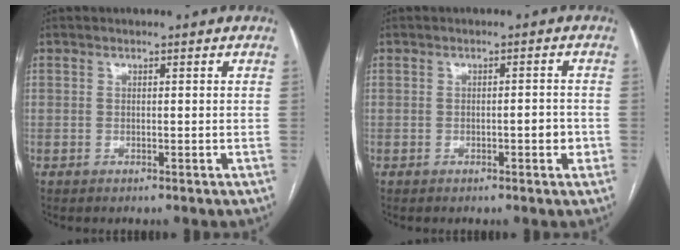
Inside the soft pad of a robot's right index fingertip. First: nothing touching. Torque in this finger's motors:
{"motor_torque": [0.44, -0.05, 0.11, 0.02]}